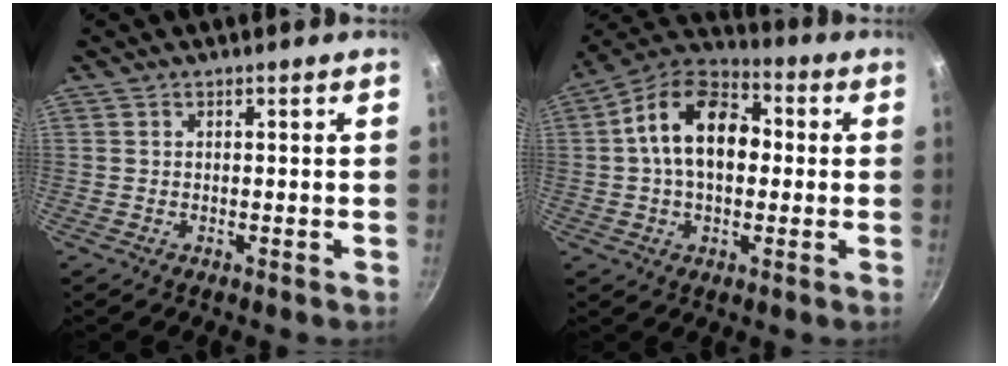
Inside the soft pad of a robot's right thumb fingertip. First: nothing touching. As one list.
[{"total": 16.2, "force": [1.6, 10.6, 12.2], "torque": [-0.169, 0.031, 0.005]}]